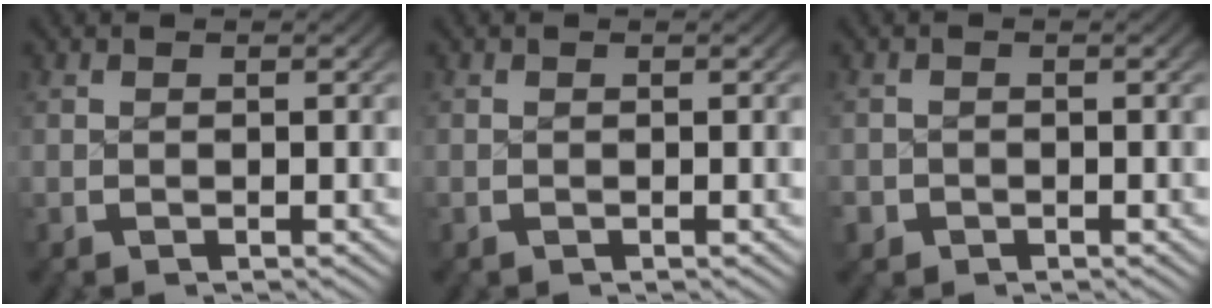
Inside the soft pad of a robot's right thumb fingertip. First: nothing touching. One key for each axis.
{"total": 0.0}
{"total": 1.6, "fx": -1.0, "fy": 1.3, "fz": 0.1, "tx": -0.008, "ty": -0.009, "tz": -0.016}